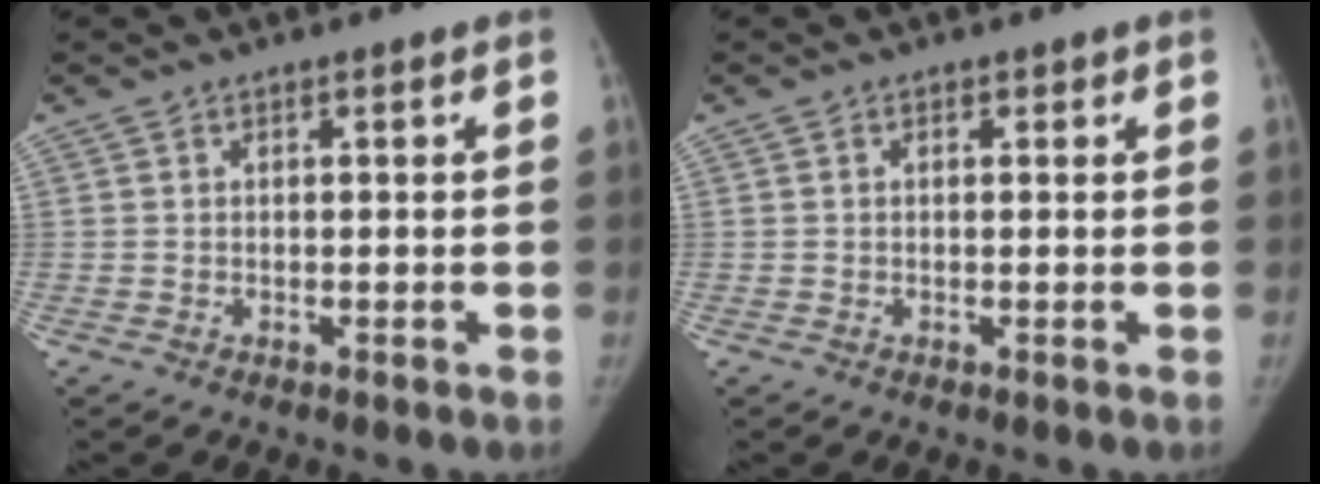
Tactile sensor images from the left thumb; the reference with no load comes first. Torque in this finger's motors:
{"motor_torque": [-0.14, -0.05, -0.33, 0.17, -0.03]}